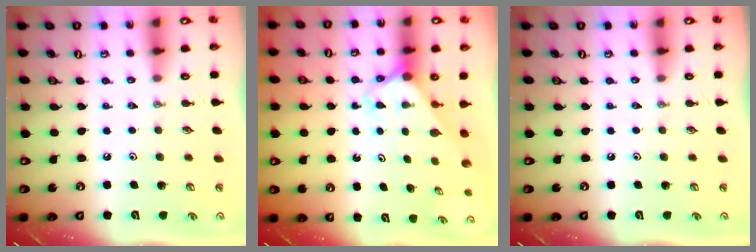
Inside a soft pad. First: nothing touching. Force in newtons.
{"total": 2.4, "press": 2.4, "slide": 0.2}
{"total": 0.0}